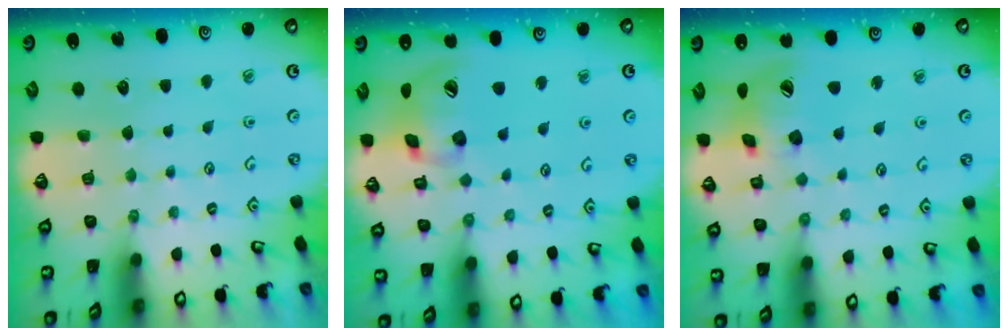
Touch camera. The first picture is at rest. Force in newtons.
{"total": 16.7, "press": 16.5, "slide": 2.5}
{"total": 14.6, "press": 14.4, "slide": 2.2}